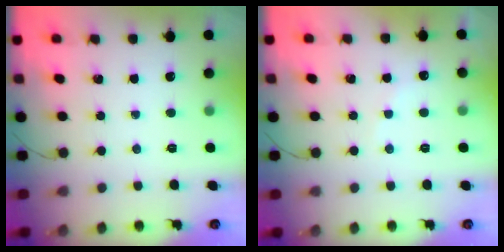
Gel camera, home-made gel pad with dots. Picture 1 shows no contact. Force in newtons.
{"total": 5.3, "press": 5.2, "slide": 0.9}